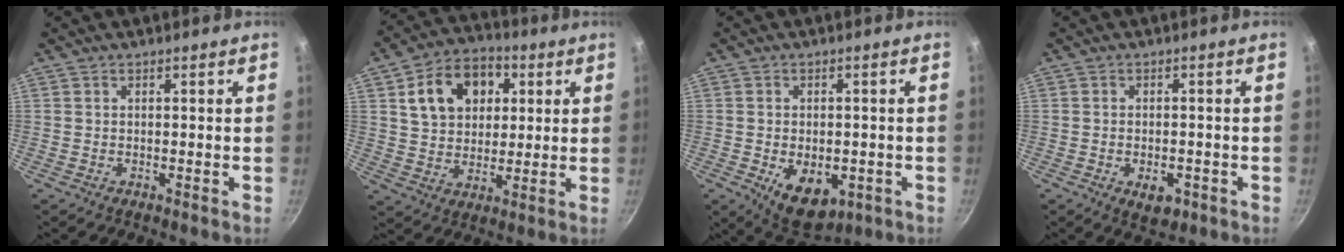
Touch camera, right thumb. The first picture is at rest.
{"total": 14.5, "force": [4.4, 10.7, 8.8], "torque": [-0.117, 0.010, 0.068]}
{"total": 9.9, "force": [-2.9, 6.2, 7.1], "torque": [-0.076, -0.002, -0.023]}
{"total": 4.6, "force": [-1.8, 2.7, 3.3], "torque": [-0.038, 0.008, -0.020]}